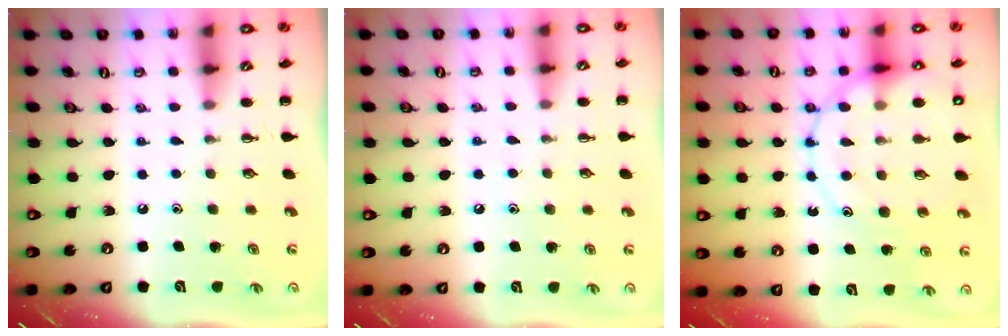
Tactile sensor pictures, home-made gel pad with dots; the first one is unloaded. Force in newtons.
{"total": 5.0, "press": 4.8, "slide": 1.4}
{"total": 16.5, "press": 16.3, "slide": 2.6}